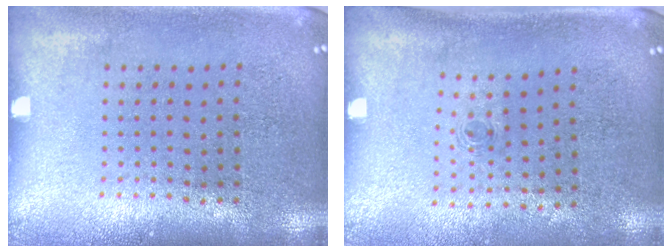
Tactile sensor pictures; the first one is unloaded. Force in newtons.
{"total": 0.7, "press": 0.3, "slide": 0.6}